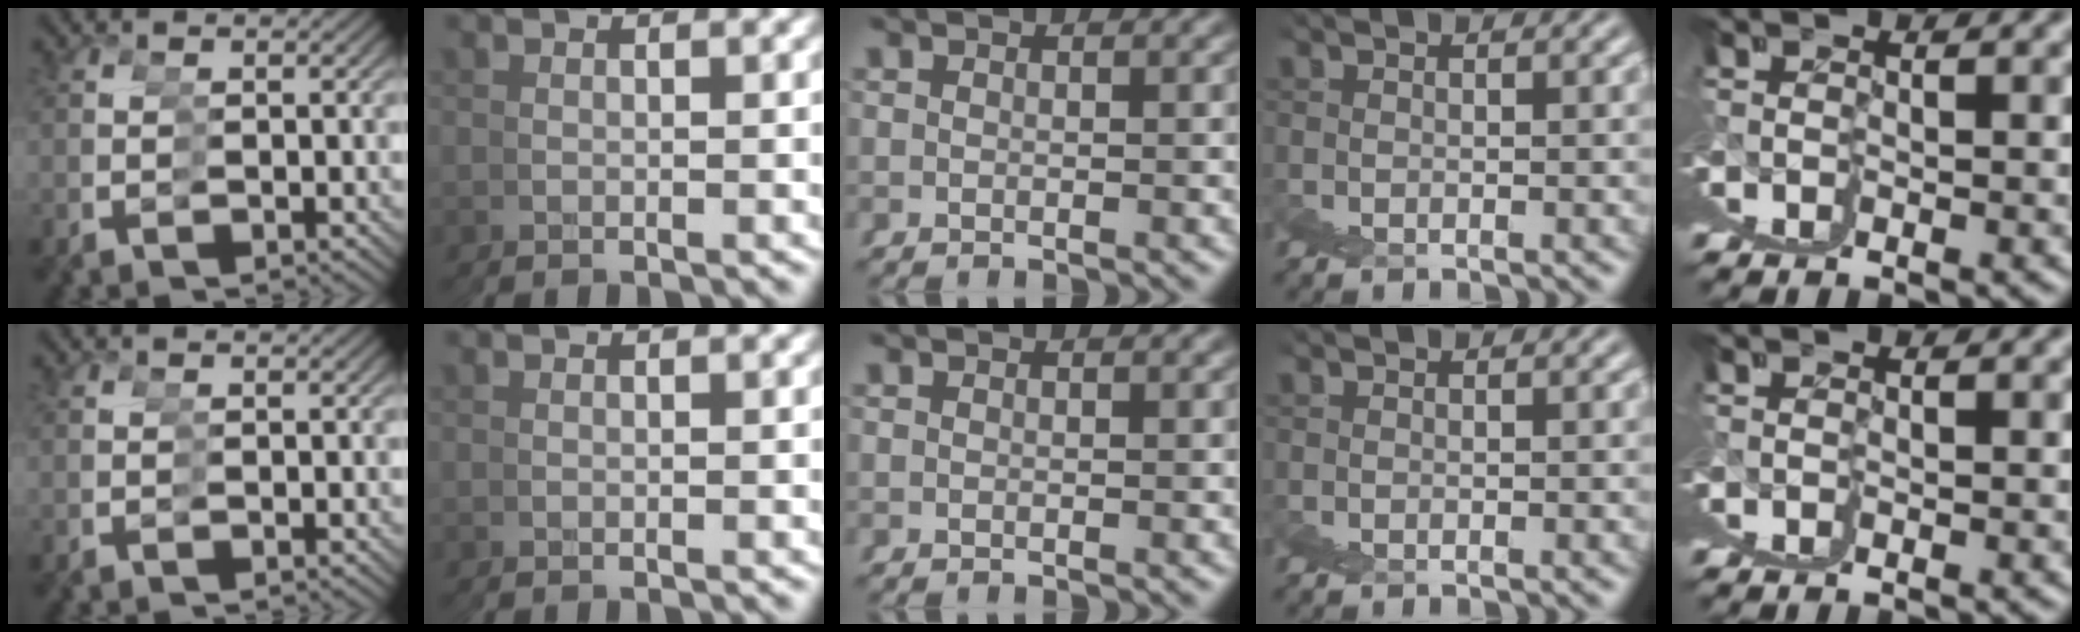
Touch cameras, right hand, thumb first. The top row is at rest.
{"middle": {"total": 1.6, "force": [-0.3, -1.5, -0.4], "torque": [0.019, -0.010, 0.006]}}